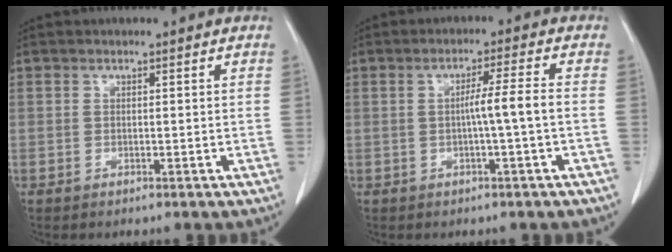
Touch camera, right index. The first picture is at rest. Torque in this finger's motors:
{"motor_torque": [0.75, -0.29, 0.42, 0.10]}